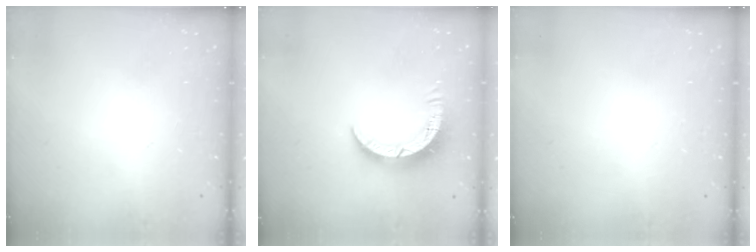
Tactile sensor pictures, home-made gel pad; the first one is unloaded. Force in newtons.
{"total": 7.1, "press": 7.1, "slide": 0.4}
{"total": 2.6, "press": 2.6, "slide": 0.2}